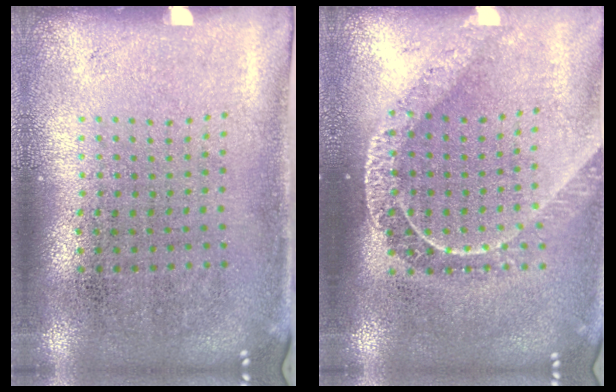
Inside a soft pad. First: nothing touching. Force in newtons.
{"total": 1.7, "press": 1.5, "slide": 0.8}